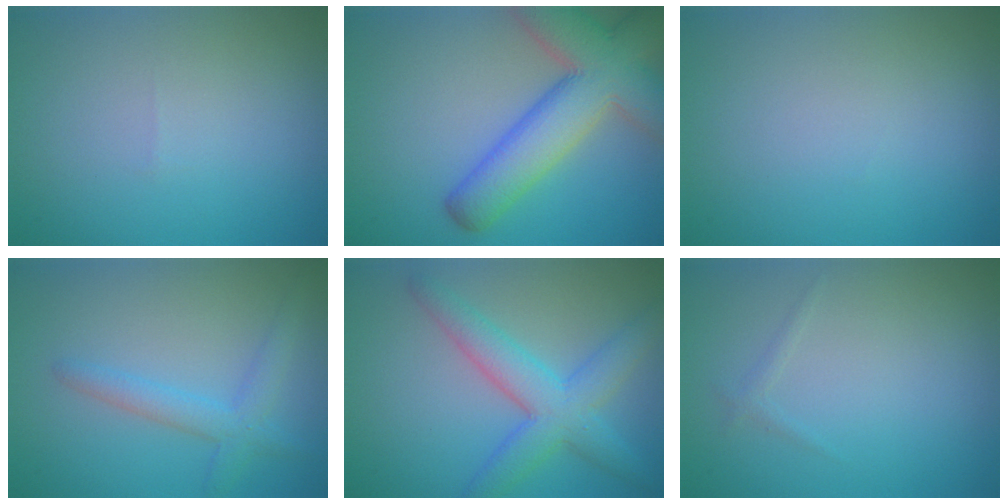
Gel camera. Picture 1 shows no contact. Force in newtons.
{"total": 9.6, "press": 9.5, "slide": 0.6}
{"total": 0.0}
{"total": 2.7, "press": 2.7, "slide": 0.0}
{"total": 5.6, "press": 5.6, "slide": 0.1}
{"total": 0.7, "press": 0.7, "slide": 0.1}